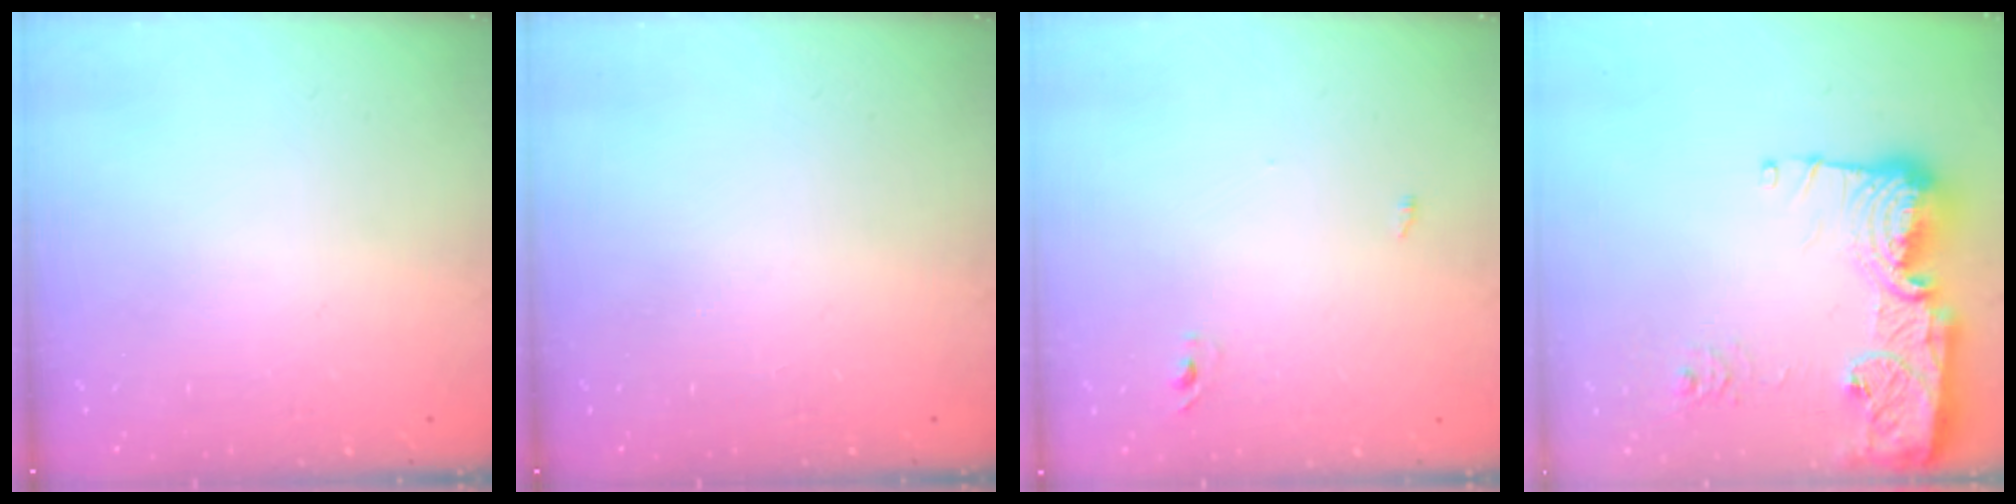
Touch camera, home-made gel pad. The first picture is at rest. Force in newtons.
{"total": 0.0}
{"total": 2.4, "press": 2.2, "slide": 1.0}
{"total": 18.9, "press": 18.8, "slide": 1.7}